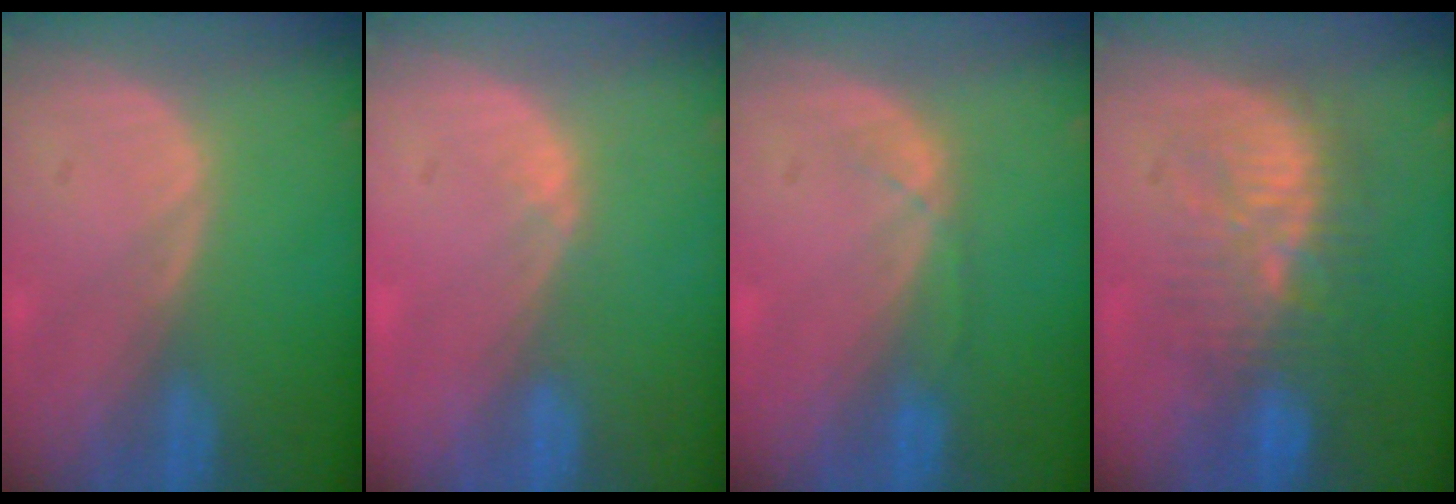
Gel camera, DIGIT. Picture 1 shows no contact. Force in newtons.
{"total": 1.0, "press": 0.8, "slide": 0.6}
{"total": 1.4, "press": 1.3, "slide": 0.3}
{"total": 9.2, "press": 8.9, "slide": 2.1}